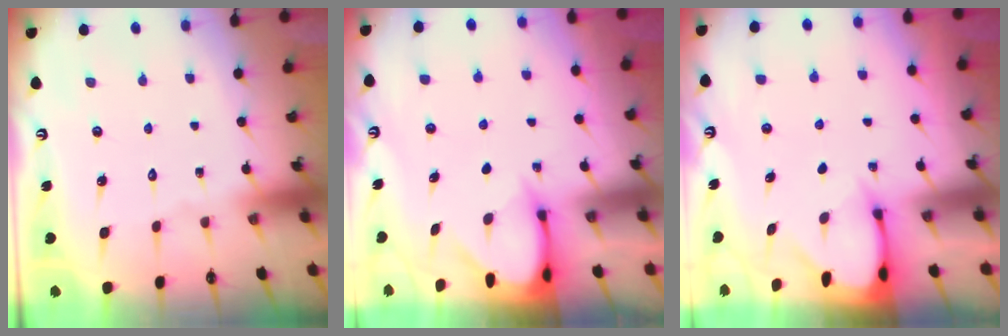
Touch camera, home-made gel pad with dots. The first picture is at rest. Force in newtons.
{"total": 3.3, "press": 3.3, "slide": 0.3}
{"total": 2.5, "press": 2.5, "slide": 0.3}